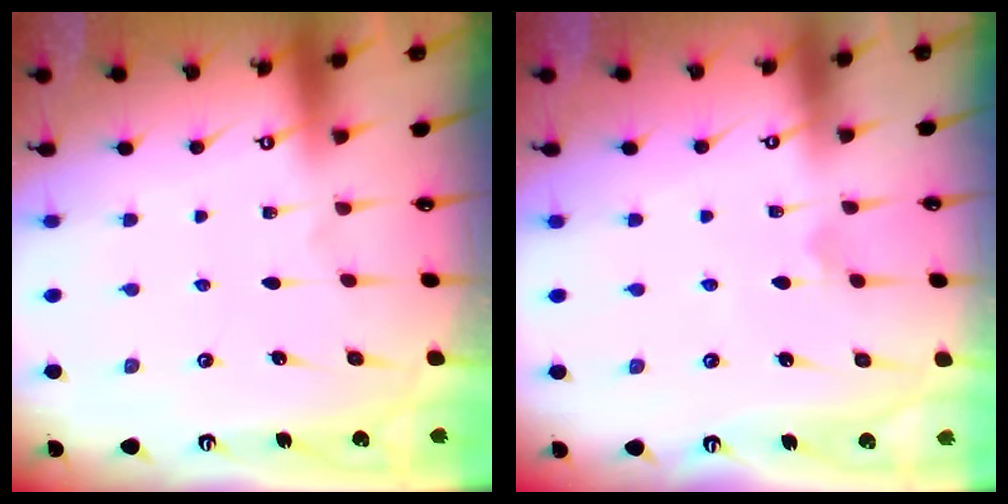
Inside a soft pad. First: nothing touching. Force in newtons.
{"total": 2.9, "press": 2.9, "slide": 0.1}